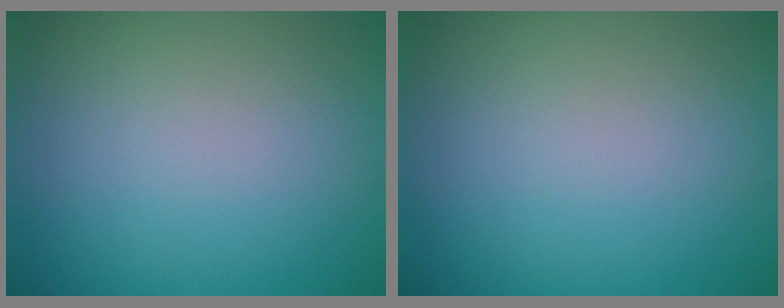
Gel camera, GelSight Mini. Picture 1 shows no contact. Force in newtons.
{"total": 0.0}